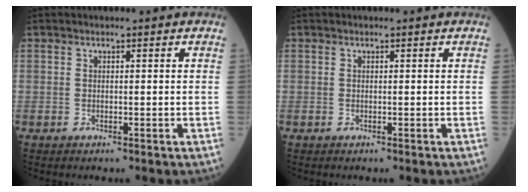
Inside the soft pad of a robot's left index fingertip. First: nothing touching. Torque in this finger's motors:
{"motor_torque": [0.00, 0.00, 0.00, 0.00]}